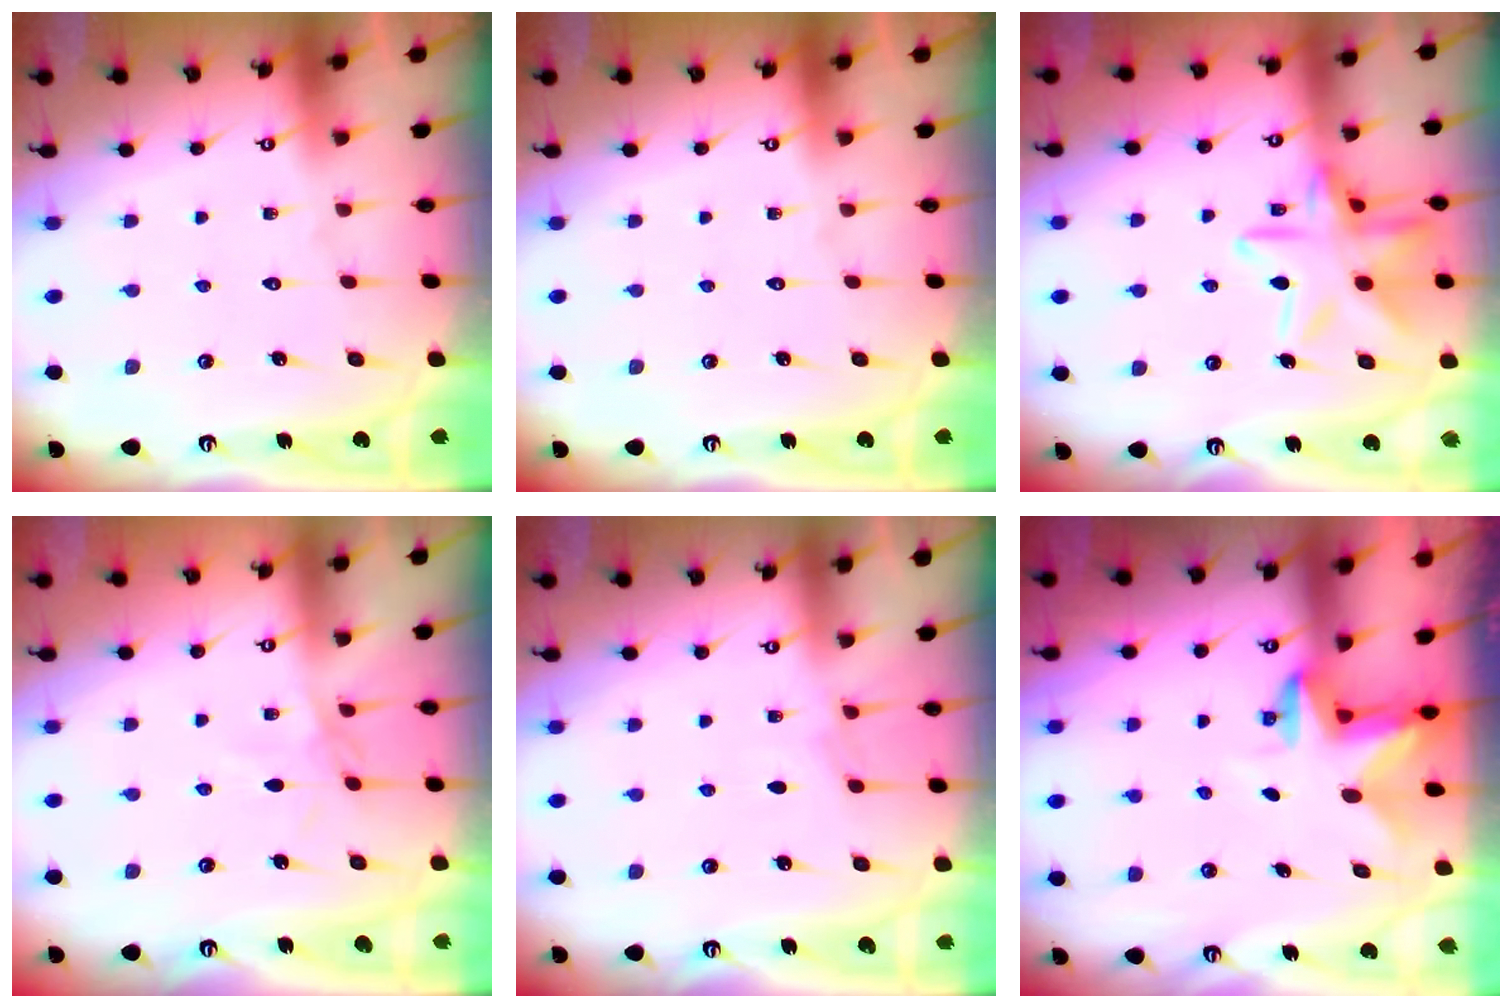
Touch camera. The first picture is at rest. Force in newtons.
{"total": 0.0}
{"total": 17.4, "press": 17.3, "slide": 1.2}
{"total": 2.4, "press": 2.3, "slide": 0.4}
{"total": 2.3, "press": 2.3, "slide": 0.4}
{"total": 2.6, "press": 2.5, "slide": 0.5}